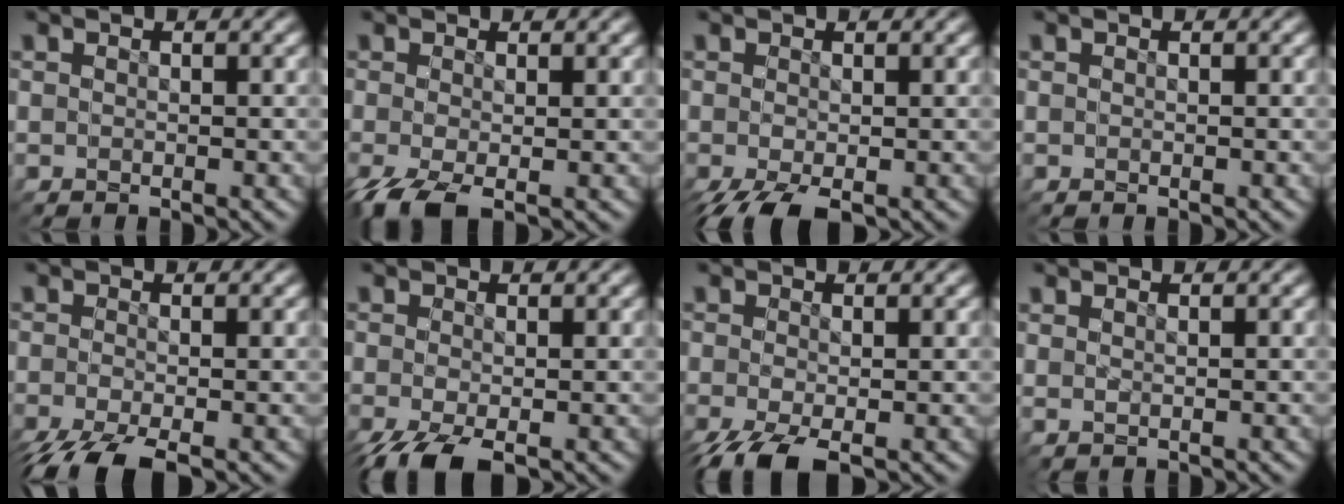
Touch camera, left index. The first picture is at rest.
{"total": 0.7, "force": [-0.6, -0.1, 0.2], "torque": [0.014, 0.001, -0.008]}
{"total": 1.0, "force": [-0.5, 0.2, 0.8], "torque": [0.003, -0.004, -0.003]}
{"total": 0.0}
{"total": 2.1, "force": [-1.5, -1.5, 0.1], "torque": [0.021, 0.003, -0.023]}
{"total": 0.9, "force": [-0.7, -0.1, 0.5], "torque": [0.008, -0.003, -0.008]}
{"total": 0.9, "force": [-0.7, -0.3, 0.3], "torque": [0.015, 0.000, -0.009]}
{"total": 1.9, "force": [1.1, 0.5, 1.5], "torque": [-0.018, 0.010, 0.017]}